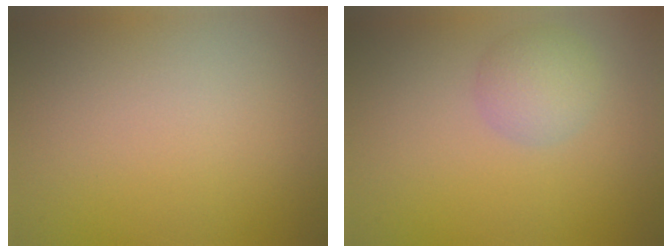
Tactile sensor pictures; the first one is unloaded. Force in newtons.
{"total": 2.7, "press": 2.7, "slide": 0.2}